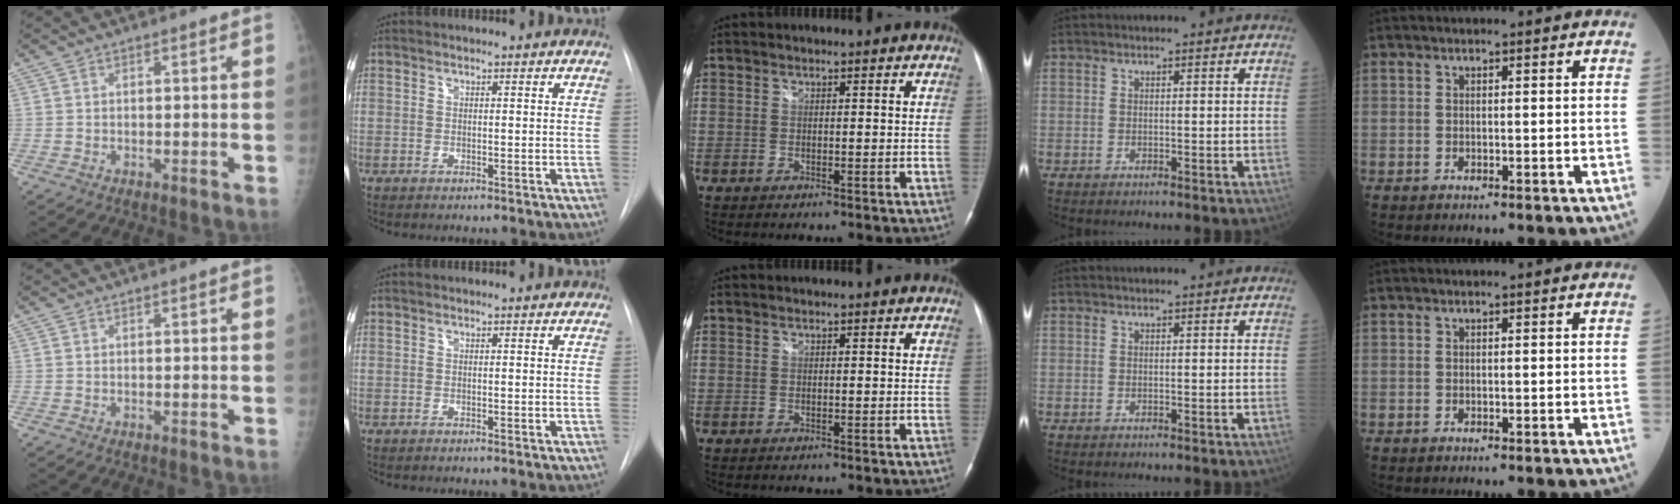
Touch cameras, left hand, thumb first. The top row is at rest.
{}